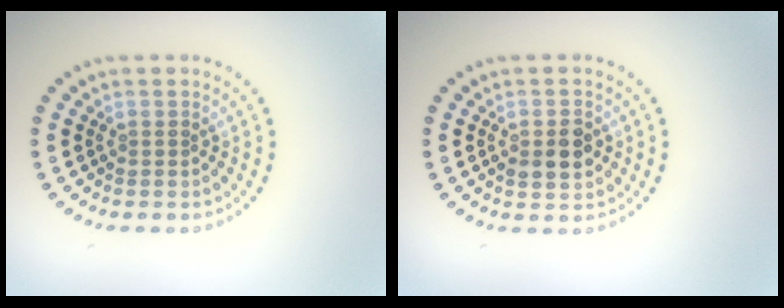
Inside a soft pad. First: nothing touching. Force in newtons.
{"total": 3.0, "press": 3.0, "slide": 0.2}